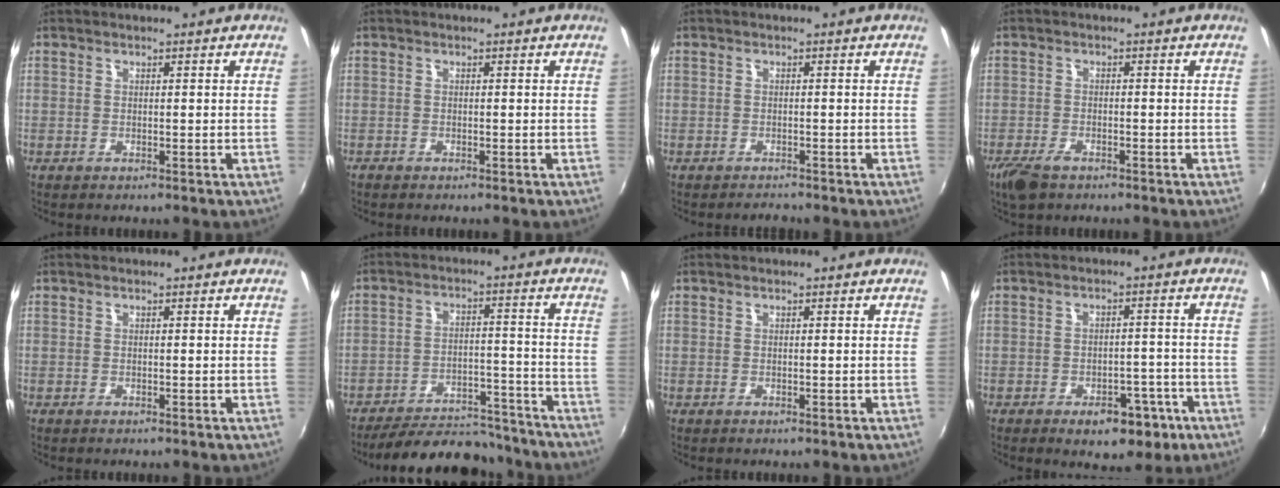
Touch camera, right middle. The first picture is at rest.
{"total": 0.8, "force": [-0.7, 0.3, 0.1], "torque": [-0.006, -0.002, -0.016]}
{"total": 1.4, "force": [-1.3, 0.4, -0.1], "torque": [-0.005, 0.003, -0.022]}
{"total": 5.9, "force": [-4.3, 2.3, 3.2], "torque": [-0.089, -0.014, -0.085]}
{"total": 0.0}
{"total": 17.7, "force": [-16.1, 5.0, 5.4], "torque": [-0.106, 0.024, -0.211]}
{"total": 0.0}
{"total": 8.1, "force": [-4.9, 4.5, 4.7], "torque": [-0.077, 0.008, -0.049]}